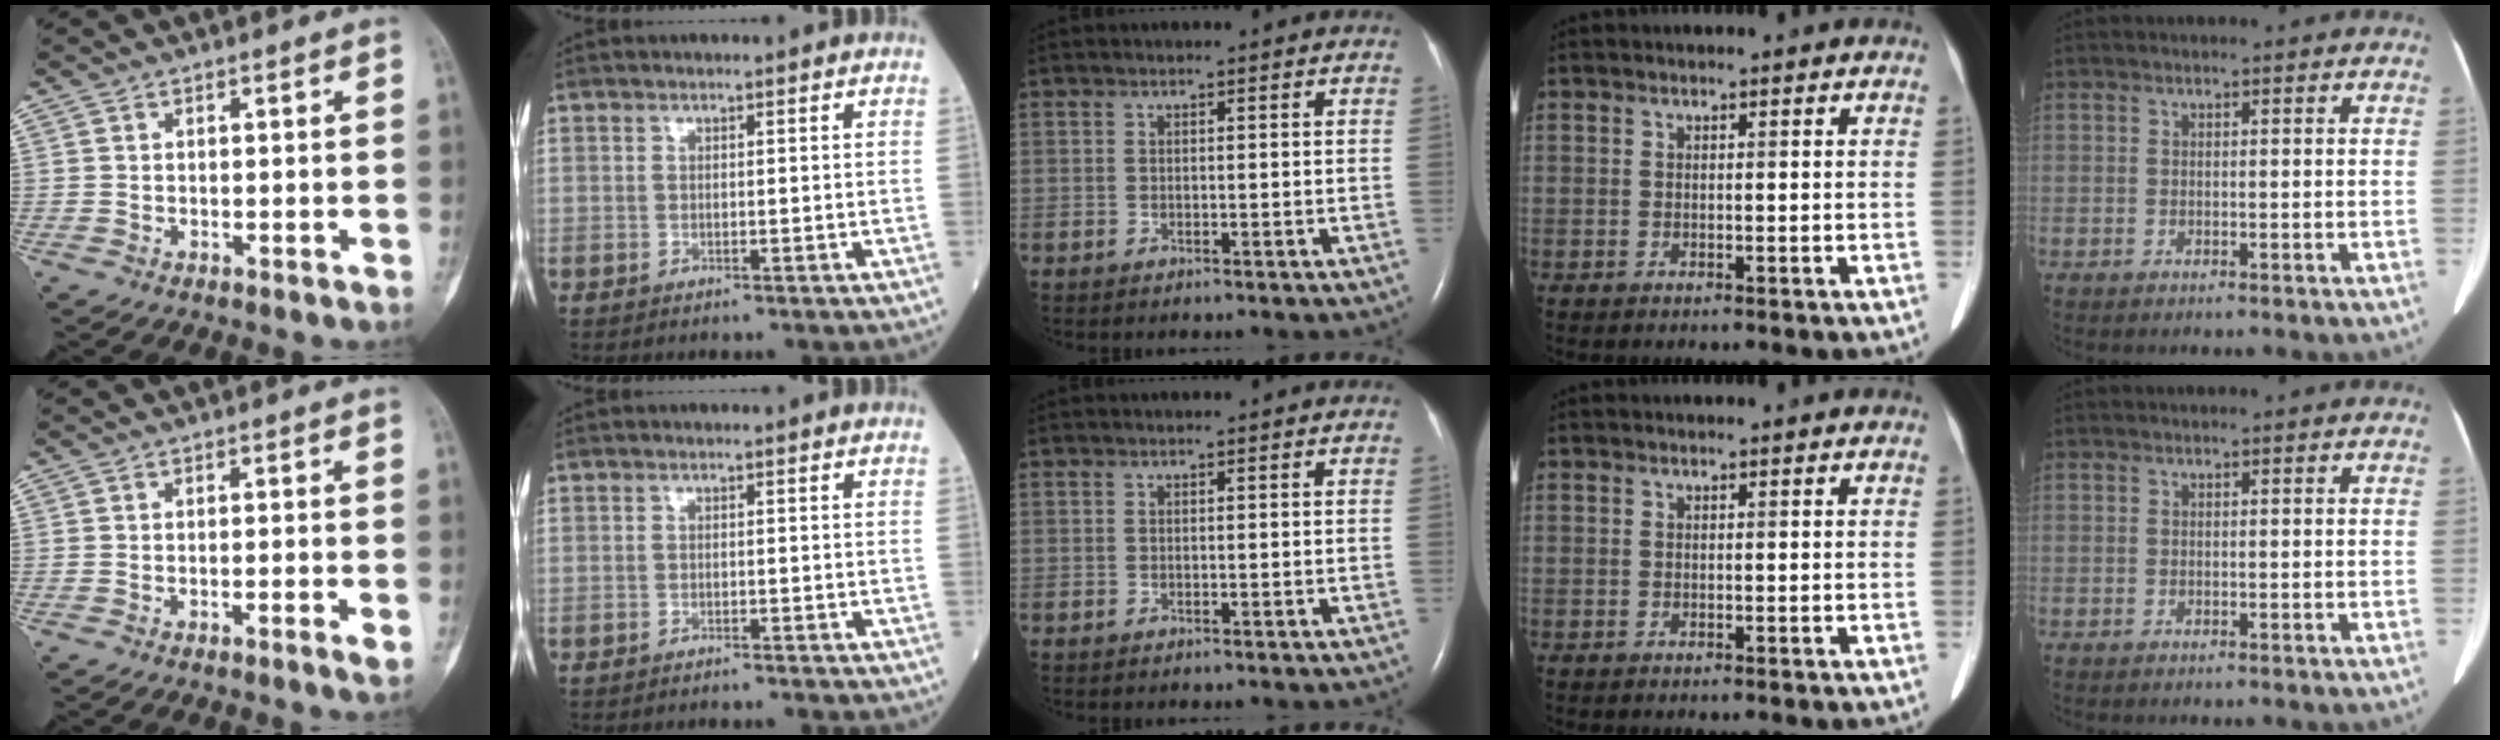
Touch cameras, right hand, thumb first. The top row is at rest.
{"thumb": {"total": 1.9, "force": [-0.7, 0.2, 1.8], "torque": [-0.036, -0.004, -0.013]}, "index": {"total": 2.1, "force": [-2.1, 0.1, 0.4], "torque": [-0.008, -0.002, -0.026]}}